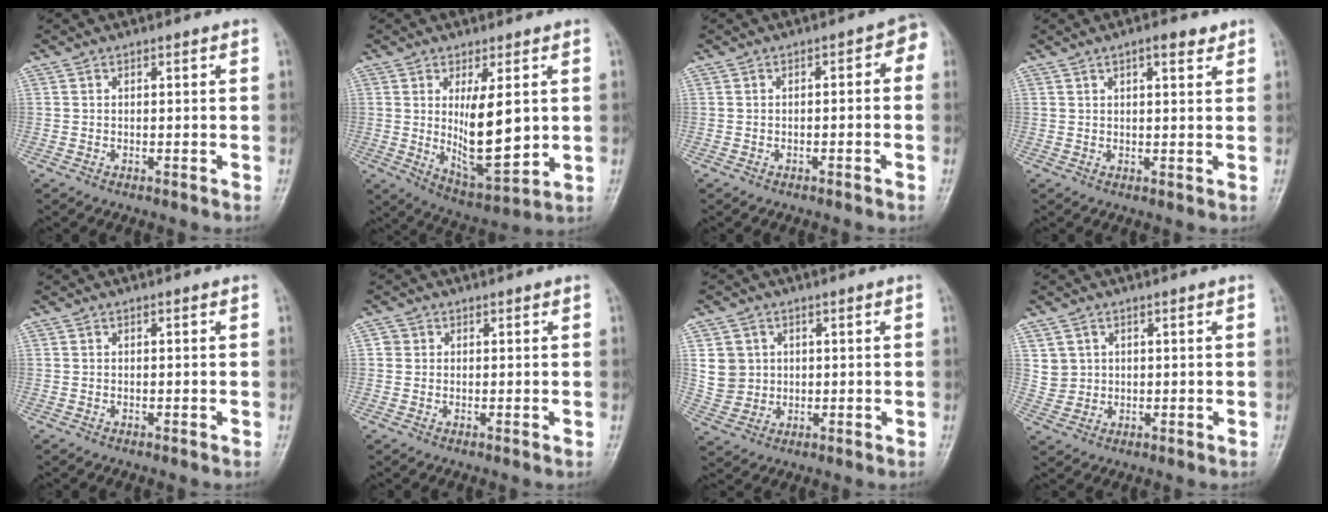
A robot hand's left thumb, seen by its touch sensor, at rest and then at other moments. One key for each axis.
{"total": 12.6, "fx": 1.1, "fy": 4.7, "fz": 11.6, "tx": -0.171, "ty": -0.033, "tz": 0.037}
{"total": 4.0, "fx": -0.4, "fy": 1.8, "fz": 3.5, "tx": -0.035, "ty": 0.031, "tz": -0.011}
{"total": 4.0, "fx": 2.4, "fy": 1.4, "fz": 2.9, "tx": -0.033, "ty": -0.009, "tz": 0.034}
{"total": 0.0}
{"total": 1.4, "fx": 0.4, "fy": 1.4, "fz": 0.3, "tx": 0.005, "ty": 0.001, "tz": 0.003}
{"total": 6.1, "fx": 1.6, "fy": 5.6, "fz": 1.7, "tx": -0.009, "ty": -0.007, "tz": 0.036}
{"total": 3.6, "fx": 1.5, "fy": 3.2, "fz": 0.5, "tx": 0.007, "ty": -0.010, "tz": 0.034}